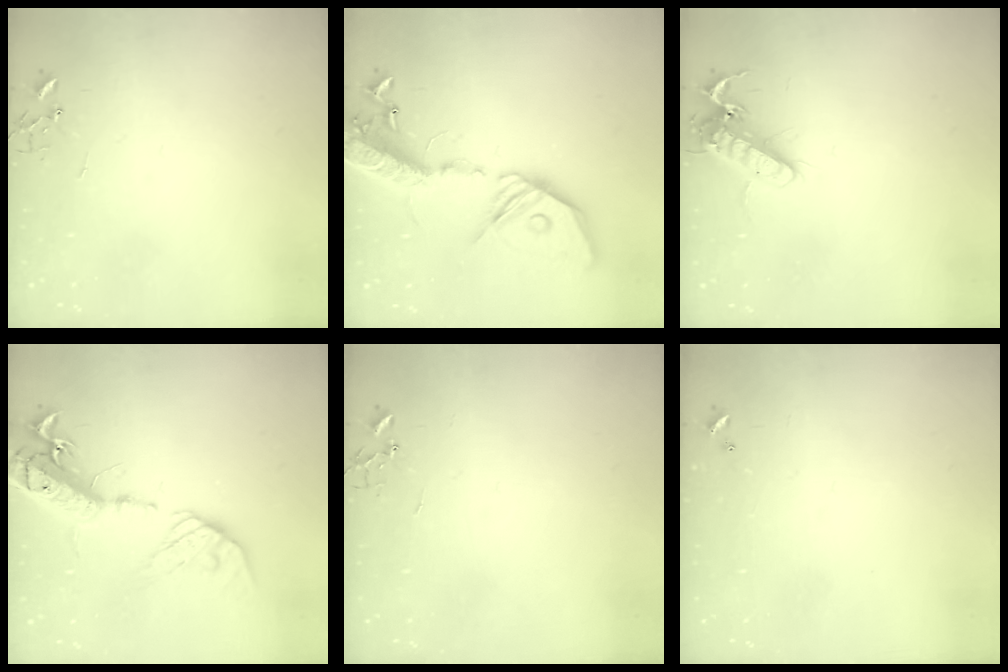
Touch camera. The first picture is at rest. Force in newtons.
{"total": 25.2, "press": 24.7, "slide": 4.9}
{"total": 13.5, "press": 13.3, "slide": 1.9}
{"total": 21.1, "press": 20.7, "slide": 4.1}
{"total": 0.0}
{"total": 0.0}